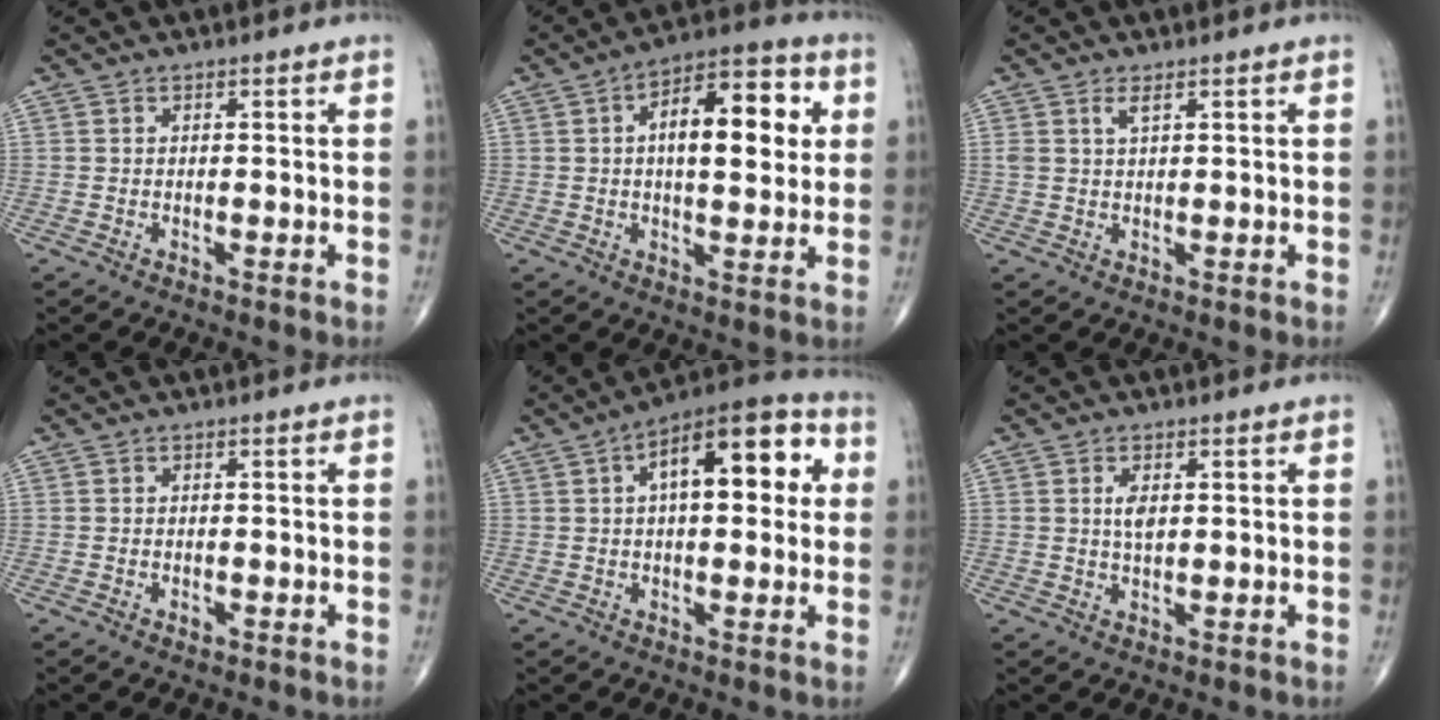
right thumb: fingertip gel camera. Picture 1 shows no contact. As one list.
[{"total": 15.1, "force": [2.8, 6.9, 13.1], "torque": [-0.167, 0.015, 0.035]}, {"total": 1.8, "force": [1.1, 0.5, 1.3], "torque": [-0.030, -0.002, 0.025]}, {"total": 0.9, "force": [-0.4, 0.5, 0.6], "torque": [-0.010, -0.001, -0.005]}, {"total": 16.3, "force": [3.8, 7.4, 14.0], "torque": [-0.172, 0.030, 0.047]}, {"total": 2.7, "force": [0.7, 1.3, 2.3], "torque": [-0.042, -0.005, 0.013]}]